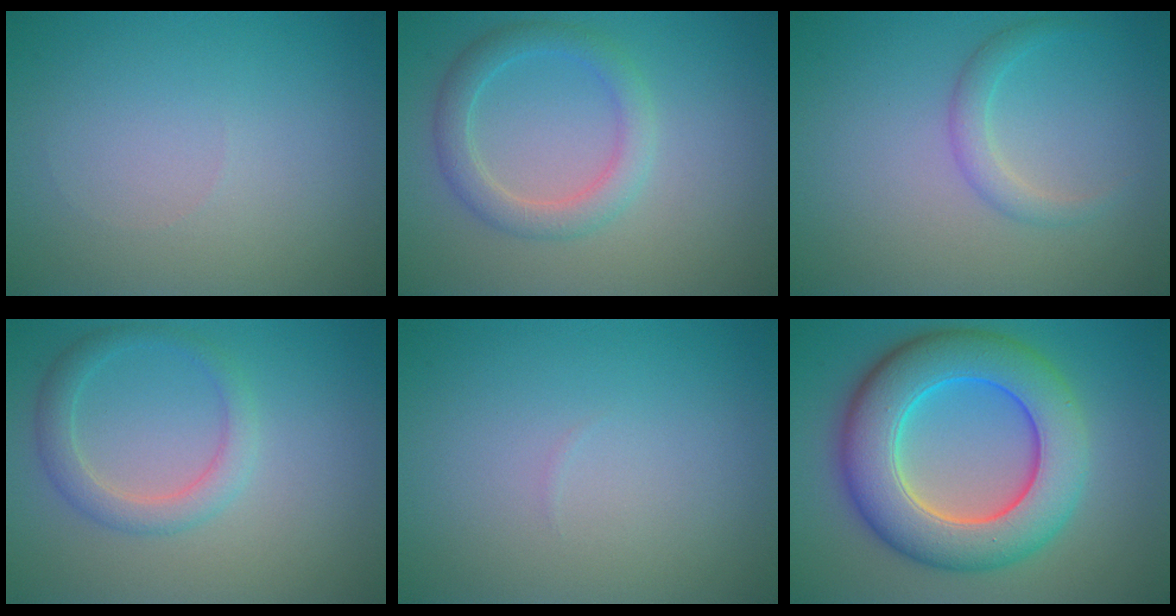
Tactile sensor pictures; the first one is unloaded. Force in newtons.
{"total": 3.0, "press": 3.0, "slide": 0.3}
{"total": 1.7, "press": 1.7, "slide": 0.1}
{"total": 2.7, "press": 2.7, "slide": 0.2}
{"total": 0.0}
{"total": 10.3, "press": 10.3, "slide": 0.3}